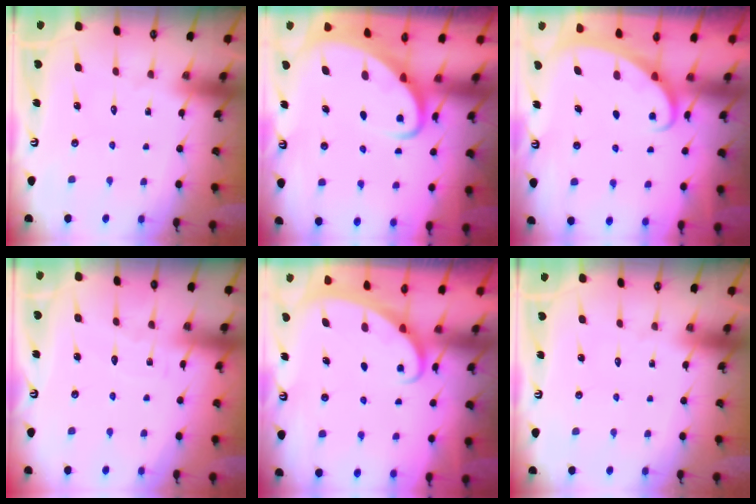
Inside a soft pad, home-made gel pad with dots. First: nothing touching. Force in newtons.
{"total": 3.9, "press": 3.9, "slide": 0.5}
{"total": 2.3, "press": 2.3, "slide": 0.3}
{"total": 2.1, "press": 2.1, "slide": 0.2}
{"total": 2.3, "press": 2.3, "slide": 0.3}
{"total": 0.0}